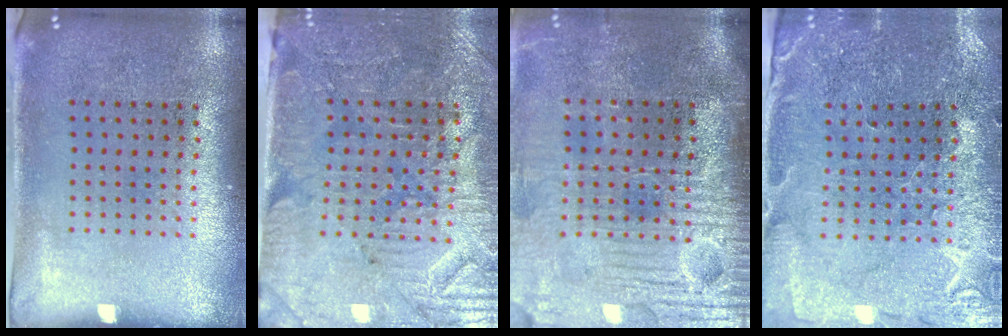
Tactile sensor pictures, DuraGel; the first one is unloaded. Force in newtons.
{"total": 3.8, "press": 3.5, "slide": 1.3}
{"total": 4.6, "press": 4.1, "slide": 2.1}
{"total": 1.0, "press": 1.0, "slide": 0.2}